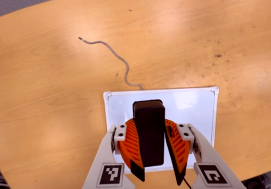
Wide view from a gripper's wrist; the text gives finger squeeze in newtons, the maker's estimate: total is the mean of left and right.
{"total": 10.7, "left": 10.3, "right": 11.1}